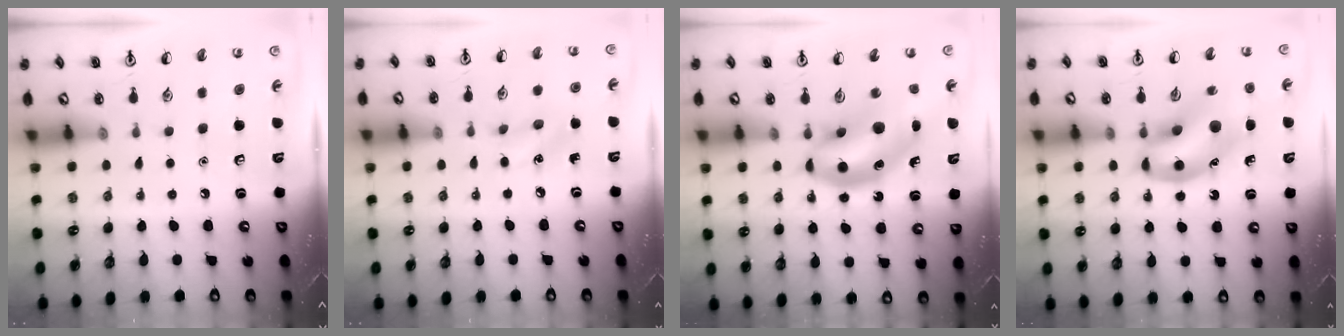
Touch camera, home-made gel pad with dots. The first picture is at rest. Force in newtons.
{"total": 5.7, "press": 5.4, "slide": 1.9}
{"total": 12.5, "press": 11.9, "slide": 3.6}
{"total": 14.1, "press": 13.7, "slide": 3.2}